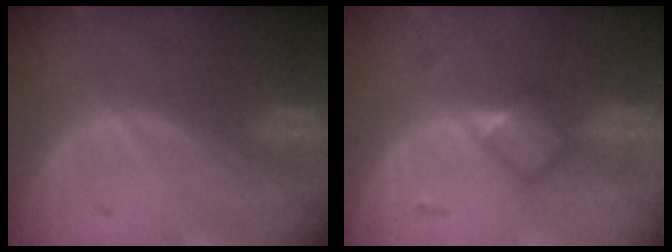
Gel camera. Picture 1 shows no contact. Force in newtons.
{"total": 4.8, "press": 4.2, "slide": 2.2}